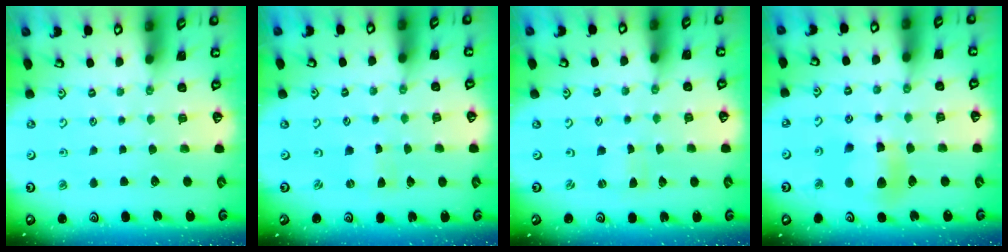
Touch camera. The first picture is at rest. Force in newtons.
{"total": 0.0}
{"total": 0.0}
{"total": 9.1, "press": 9.0, "slide": 1.3}